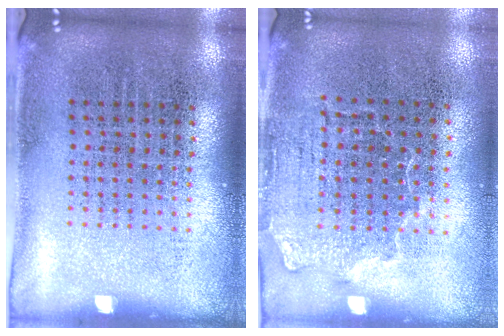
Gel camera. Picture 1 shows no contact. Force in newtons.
{"total": 1.5, "press": 1.2, "slide": 0.8}